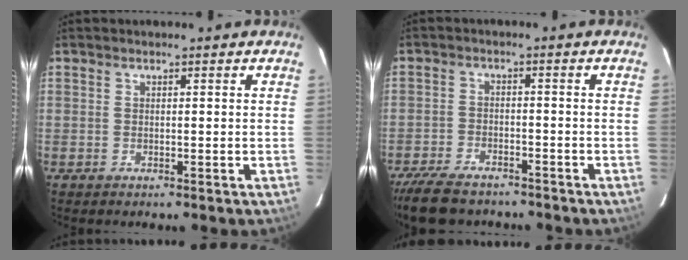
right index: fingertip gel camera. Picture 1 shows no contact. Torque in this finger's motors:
{"motor_torque": [0.74, -0.77, 0.27, 0.05]}